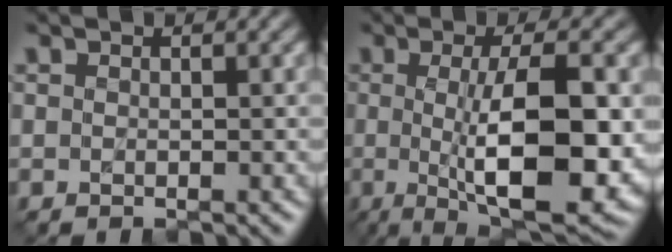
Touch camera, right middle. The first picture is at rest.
{"total": 11.6, "force": [-0.9, 3.2, 11.1], "torque": [-0.163, -0.012, -0.010]}